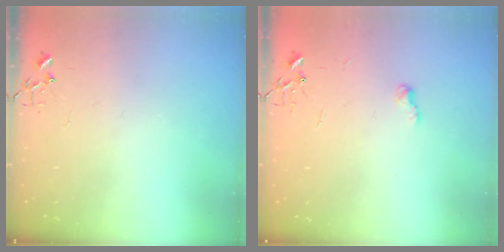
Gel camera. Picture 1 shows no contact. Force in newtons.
{"total": 5.5, "press": 5.5, "slide": 0.7}